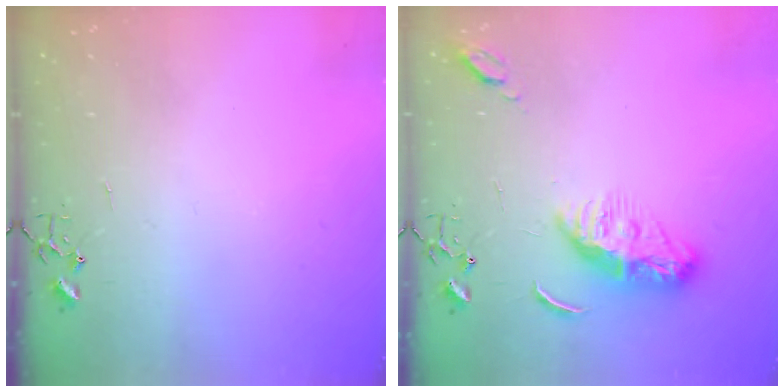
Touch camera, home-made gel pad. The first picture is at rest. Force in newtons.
{"total": 11.0, "press": 11.0, "slide": 0.4}